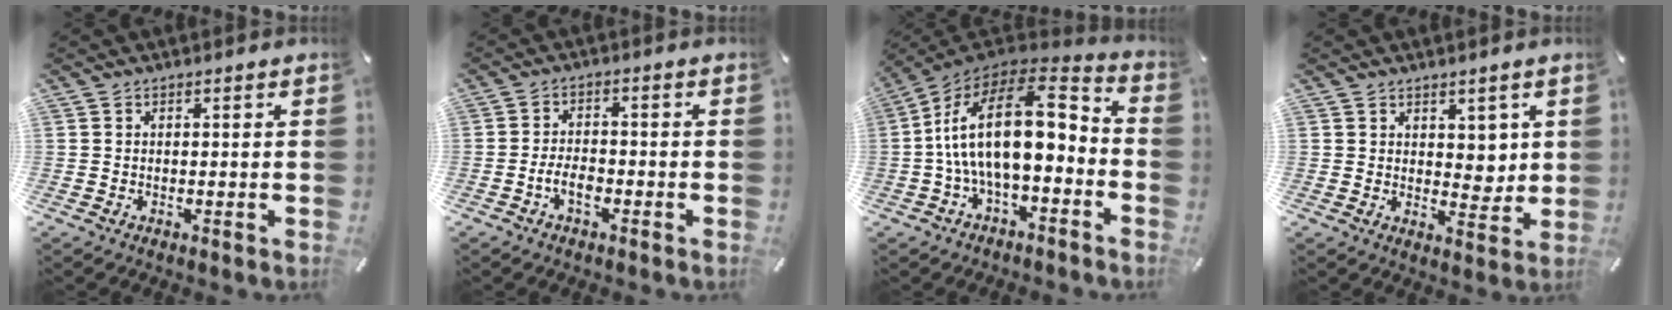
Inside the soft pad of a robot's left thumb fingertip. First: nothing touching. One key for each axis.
{"total": 4.5, "fx": -2.1, "fy": 2.3, "fz": 3.2, "tx": -0.059, "ty": 0.011, "tz": -0.038}
{"total": 20.7, "fx": 0.7, "fy": 10.6, "fz": 17.8, "tx": -0.328, "ty": 0.000, "tz": 0.013}
{"total": 5.2, "fx": 2.4, "fy": 3.8, "fz": 2.7, "tx": -0.020, "ty": -0.014, "tz": 0.039}